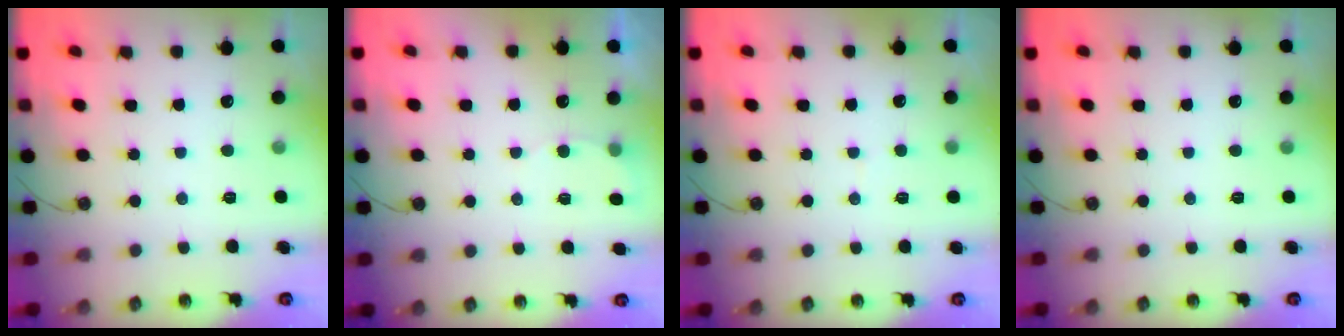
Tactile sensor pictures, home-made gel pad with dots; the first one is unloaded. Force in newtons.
{"total": 3.9, "press": 3.6, "slide": 1.4}
{"total": 2.8, "press": 2.8, "slide": 0.3}
{"total": 0.0}